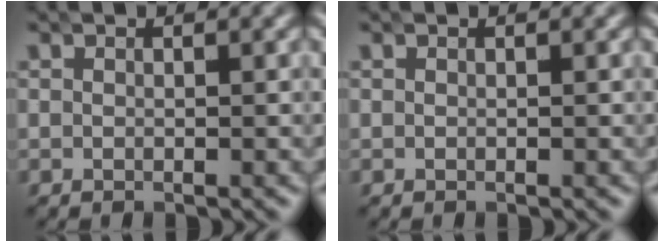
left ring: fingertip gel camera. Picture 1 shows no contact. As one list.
[{"total": 0.0}]